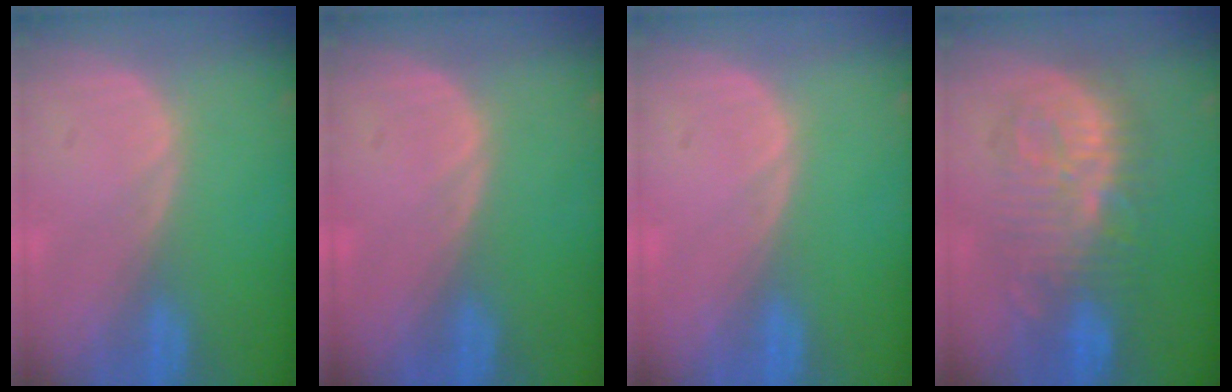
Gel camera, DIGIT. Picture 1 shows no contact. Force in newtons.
{"total": 0.0}
{"total": 0.0}
{"total": 9.5, "press": 9.4, "slide": 0.8}